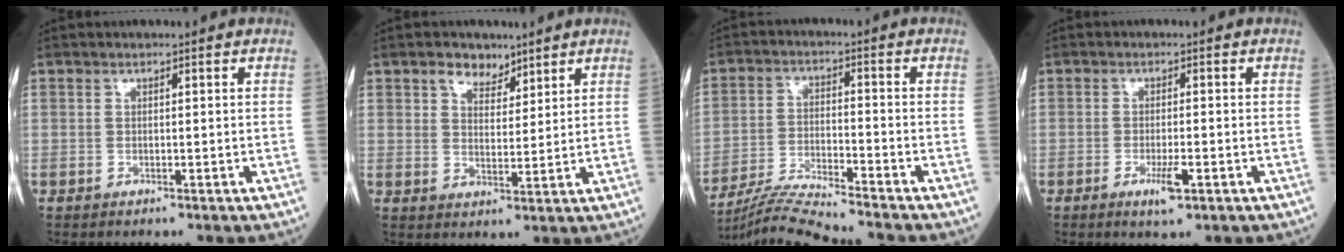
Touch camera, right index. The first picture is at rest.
{"total": 4.3, "force": [3.1, 2.5, 1.6], "torque": [-0.027, 0.004, 0.055]}
{"total": 9.4, "force": [-8.9, -1.9, 2.7], "torque": [-0.049, -0.018, -0.161]}
{"total": 3.3, "force": [-1.5, 0.5, 2.9], "torque": [-0.051, -0.004, -0.023]}